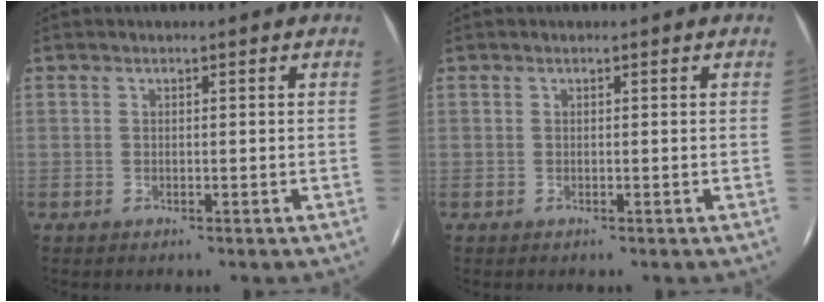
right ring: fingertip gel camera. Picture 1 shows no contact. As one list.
[{"total": 0.0}]